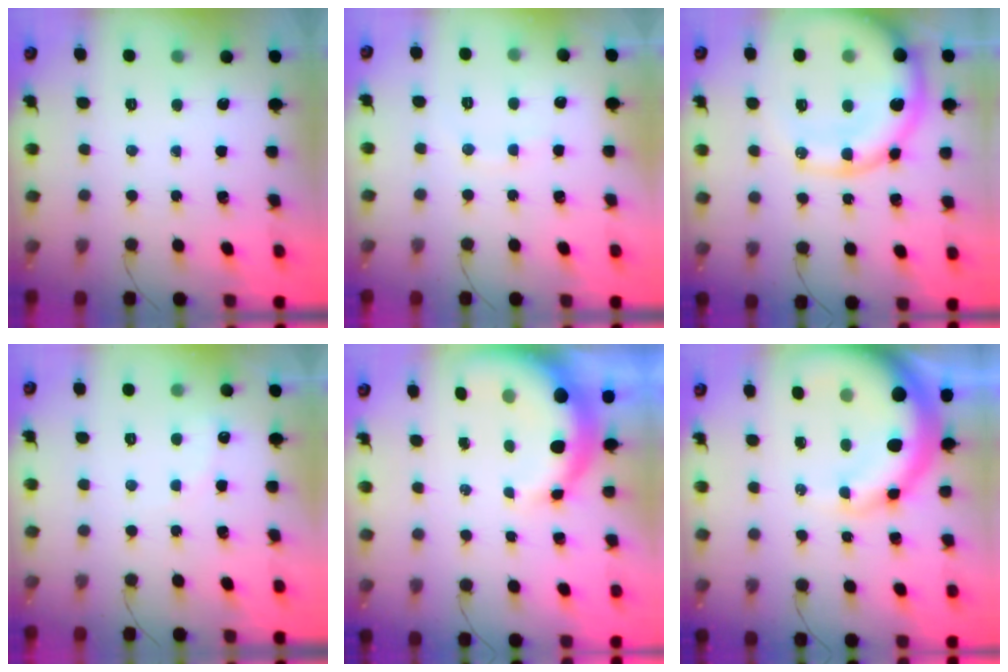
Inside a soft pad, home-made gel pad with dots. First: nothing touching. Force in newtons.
{"total": 6.1, "press": 6.0, "slide": 1.1}
{"total": 20.2, "press": 19.7, "slide": 4.6}
{"total": 5.7, "press": 5.6, "slide": 1.3}
{"total": 8.4, "press": 8.2, "slide": 1.4}
{"total": 15.4, "press": 15.0, "slide": 3.3}